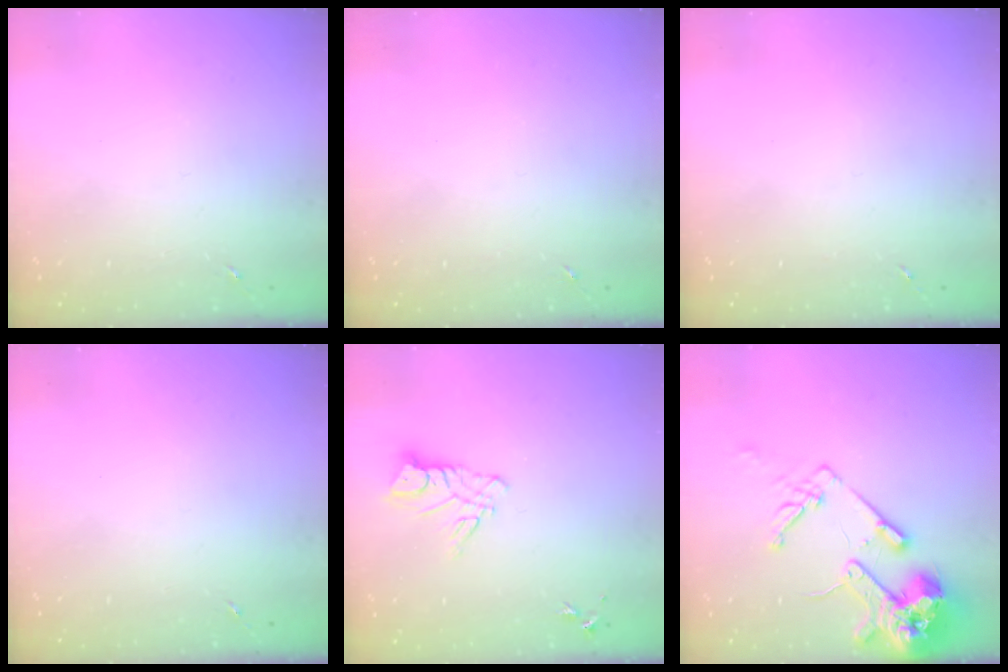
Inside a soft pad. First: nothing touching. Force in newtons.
{"total": 0.0}
{"total": 0.0}
{"total": 0.0}
{"total": 8.6, "press": 8.5, "slide": 0.9}
{"total": 17.0, "press": 16.8, "slide": 2.4}